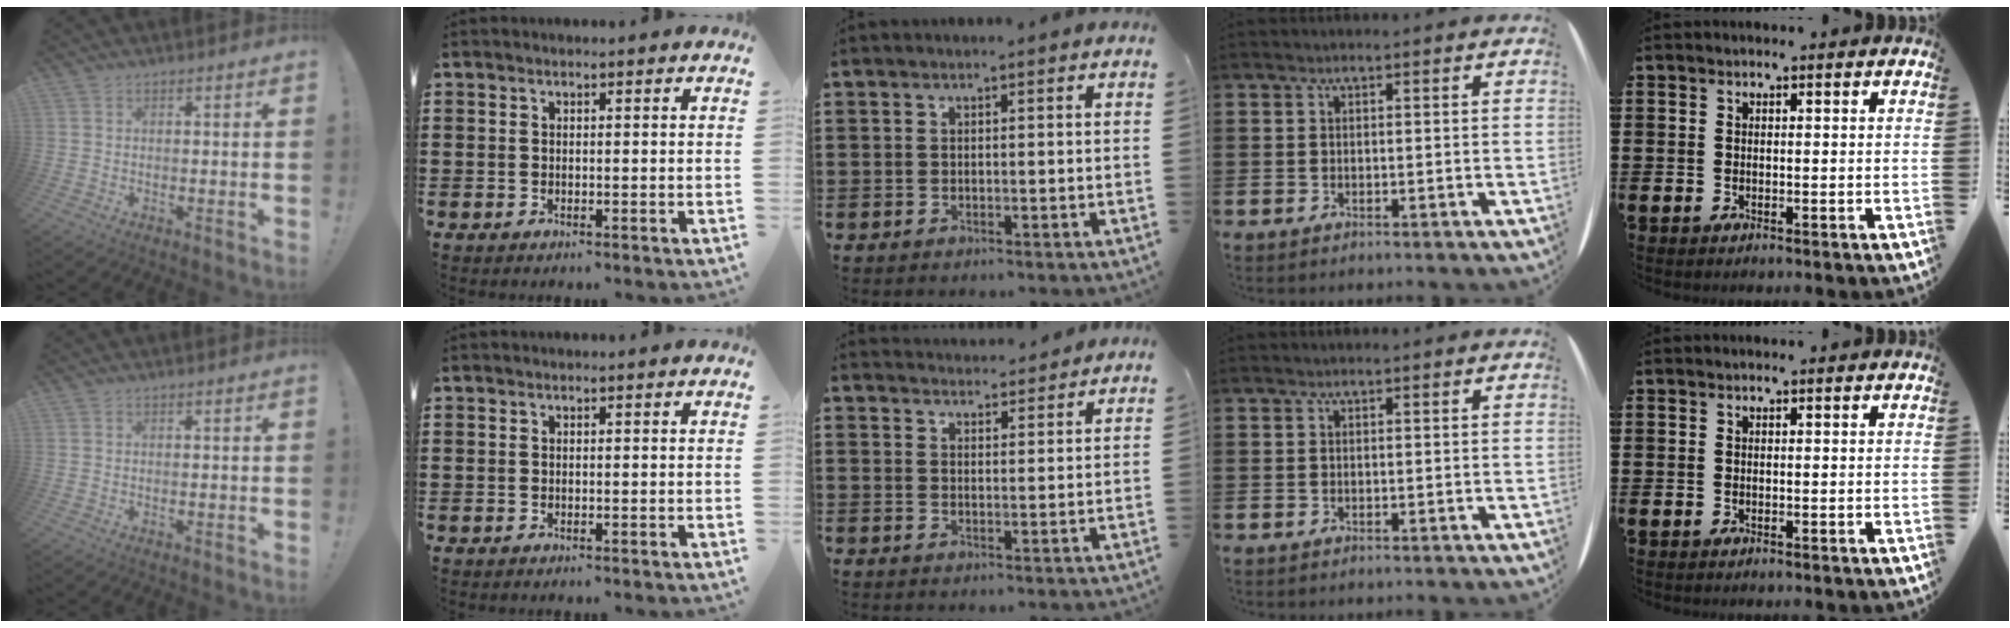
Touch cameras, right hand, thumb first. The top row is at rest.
{"middle": {"total": 3.1, "force": [3.1, 0.0, -0.4], "torque": [0.000, -0.012, 0.058]}}